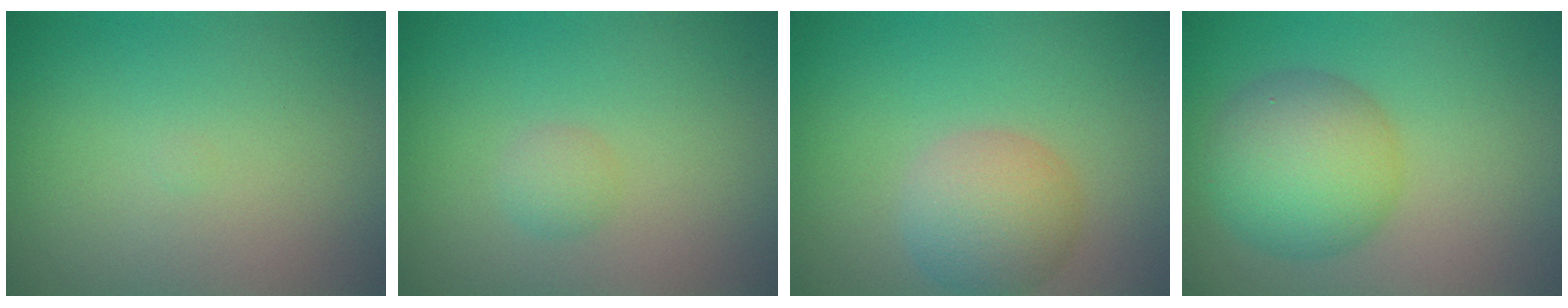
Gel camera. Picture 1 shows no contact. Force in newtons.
{"total": 1.2, "press": 1.2, "slide": 0.0}
{"total": 4.4, "press": 4.3, "slide": 0.5}
{"total": 6.2, "press": 6.2, "slide": 0.1}